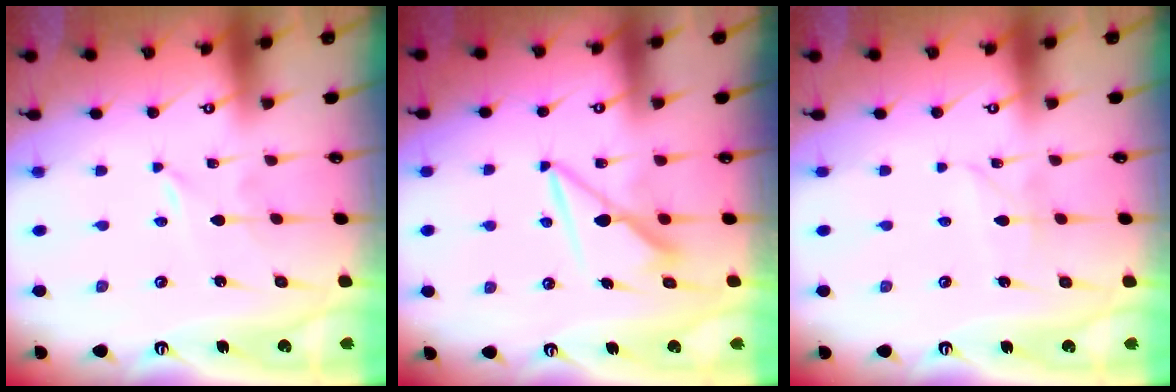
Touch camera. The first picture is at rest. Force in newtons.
{"total": 8.2, "press": 8.2, "slide": 0.0}
{"total": 2.6, "press": 2.5, "slide": 0.3}